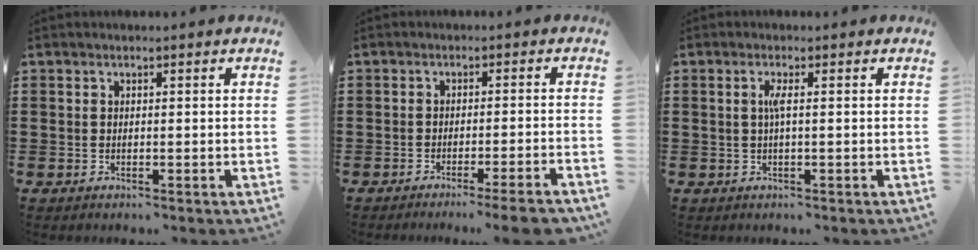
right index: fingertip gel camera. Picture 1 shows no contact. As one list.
[{"total": 3.4, "force": [-2.7, -0.7, 2.0], "torque": [-0.031, -0.014, -0.051]}, {"total": 1.8, "force": [0.0, -0.1, 1.8], "torque": [-0.036, -0.003, -0.002]}]